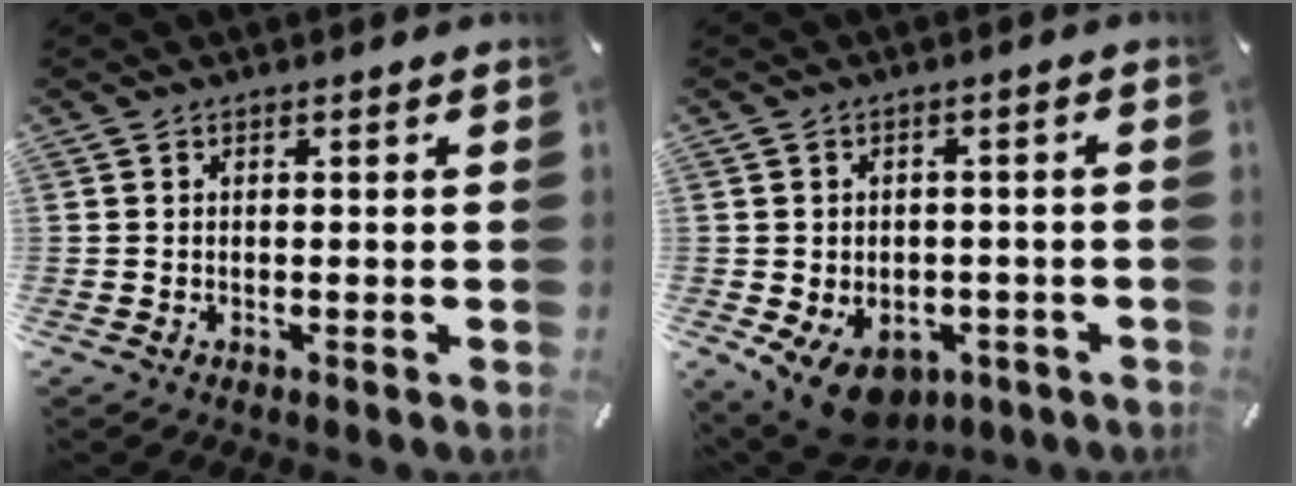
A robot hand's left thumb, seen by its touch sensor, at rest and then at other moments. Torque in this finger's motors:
{"motor_torque": [1.47, 2.18, 0.96, 0.50, 0.15]}